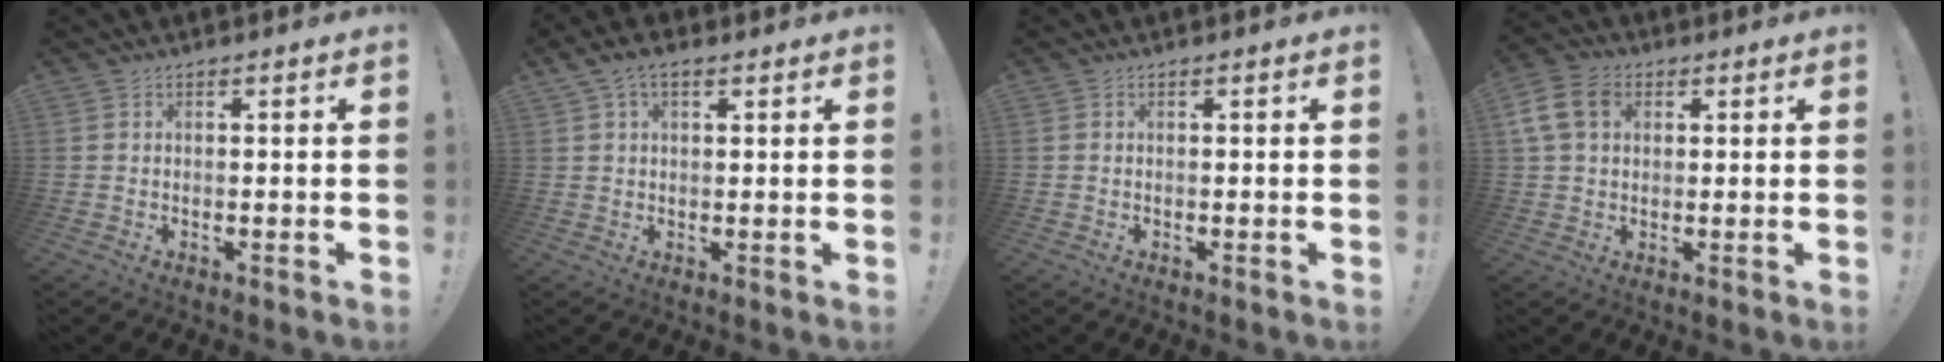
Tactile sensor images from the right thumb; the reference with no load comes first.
{"total": 4.7, "force": [2.5, 2.5, 3.1], "torque": [-0.059, 0.003, 0.047]}
{"total": 0.0}
{"total": 10.8, "force": [3.4, 7.8, 6.7], "torque": [-0.135, 0.000, 0.068]}